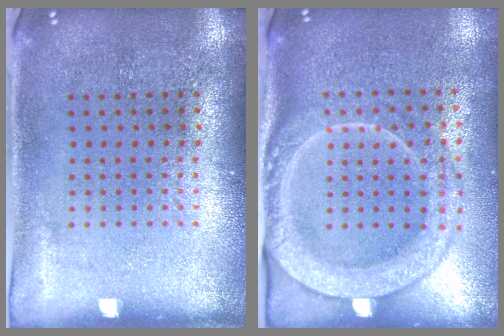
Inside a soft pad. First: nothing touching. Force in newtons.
{"total": 2.4, "press": 2.2, "slide": 1.1}